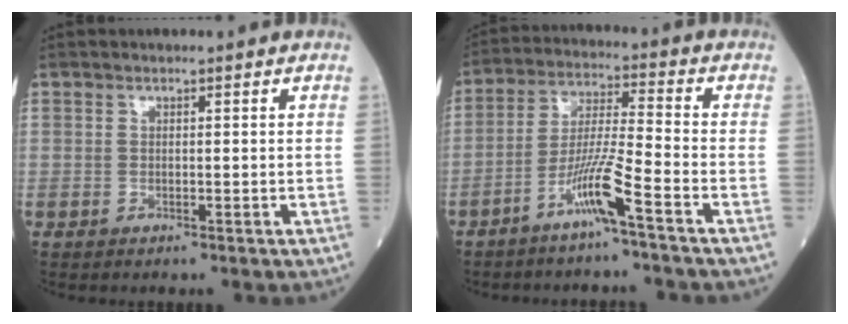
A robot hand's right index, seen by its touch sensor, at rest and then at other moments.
{"total": 8.0, "force": [-4.9, -0.9, 6.3], "torque": [-0.123, -0.001, -0.098]}